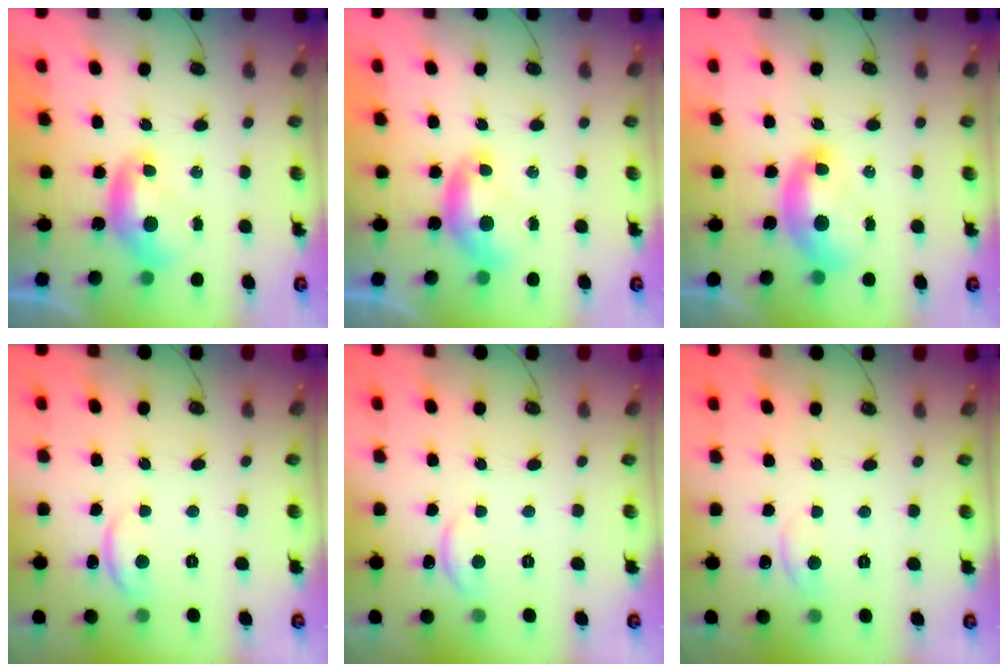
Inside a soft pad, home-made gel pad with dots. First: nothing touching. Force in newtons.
{"total": 0.0}
{"total": 2.6, "press": 2.5, "slide": 0.6}
{"total": 2.7, "press": 2.6, "slide": 0.5}
{"total": 0.5, "press": 0.4, "slide": 0.3}
{"total": 0.9, "press": 0.7, "slide": 0.5}